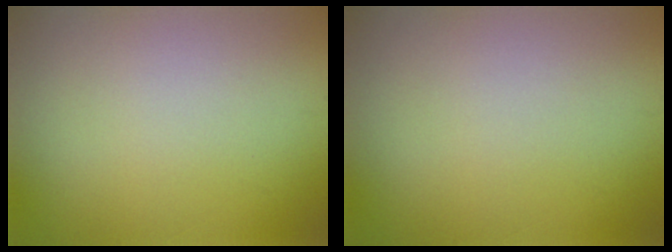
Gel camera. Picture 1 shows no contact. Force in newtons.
{"total": 0.0}